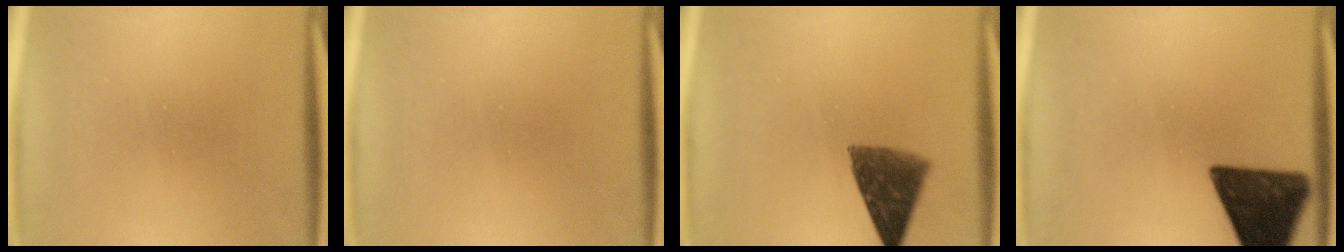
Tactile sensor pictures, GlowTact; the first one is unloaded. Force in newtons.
{"total": 0.0}
{"total": 9.2}
{"total": 13.8}